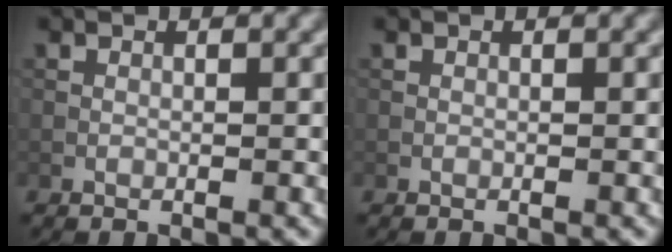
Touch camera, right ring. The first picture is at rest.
{"total": 0.0}